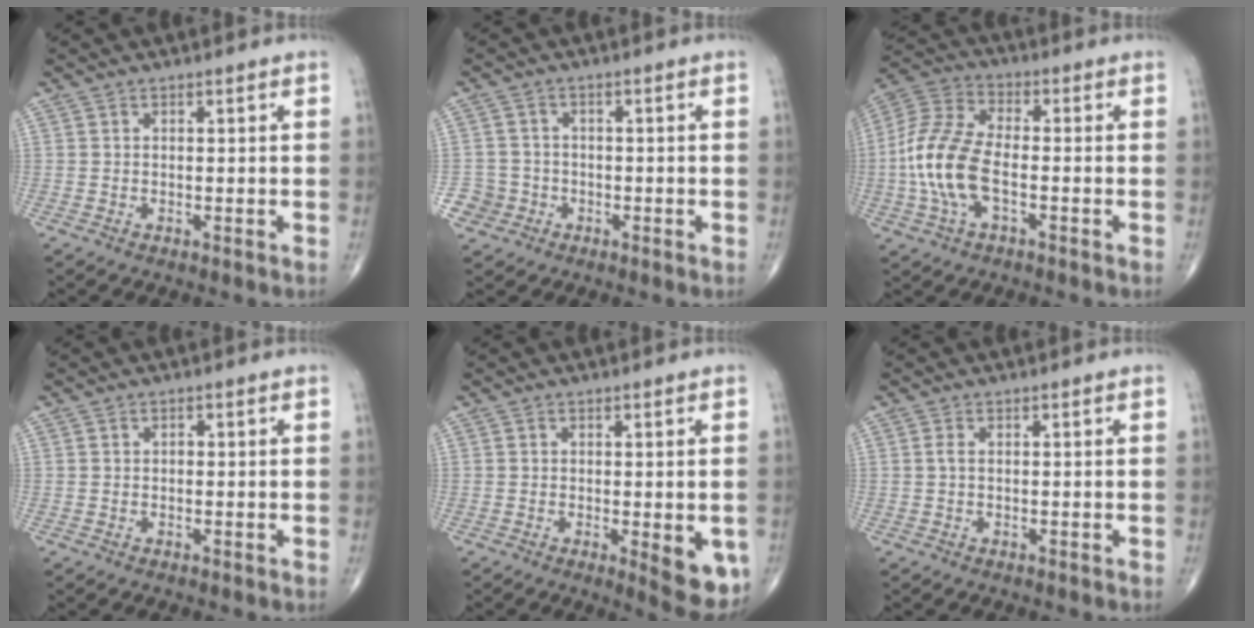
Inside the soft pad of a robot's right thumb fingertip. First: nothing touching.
{"total": 4.2, "force": [-1.6, 3.8, -0.2], "torque": [0.025, 0.016, -0.032]}
{"total": 13.3, "force": [-2.6, 6.4, 11.4], "torque": [-0.252, 0.028, -0.056]}
{"total": 0.5, "force": [-0.1, 0.4, 0.3], "torque": [-0.002, 0.002, -0.005]}
{"total": 7.6, "force": [-2.0, 2.5, 7.0], "torque": [-0.071, -0.014, -0.021]}
{"total": 0.7, "force": [0.0, 0.2, 0.7], "torque": [-0.016, -0.001, -0.001]}